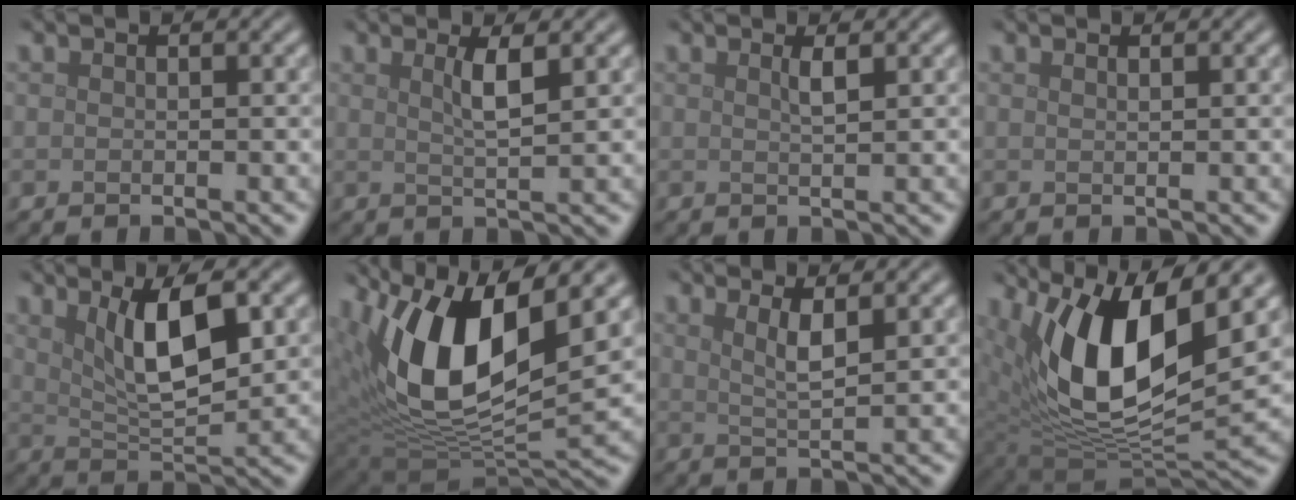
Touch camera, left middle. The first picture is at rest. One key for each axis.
{"total": 2.6, "fx": 1.0, "fy": 0.6, "fz": 2.3, "tx": -0.036, "ty": 0.000, "tz": 0.015}
{"total": 1.3, "fx": 0.6, "fy": 0.3, "fz": 1.1, "tx": -0.016, "ty": 0.002, "tz": 0.008}
{"total": 0.7, "fx": 0.5, "fy": 0.2, "fz": 0.4, "tx": -0.002, "ty": 0.000, "tz": 0.006}
{"total": 6.1, "fx": 2.0, "fy": 1.9, "fz": 5.4, "tx": -0.094, "ty": -0.004, "tz": 0.040}
{"total": 12.8, "fx": 4.4, "fy": 5.8, "fz": 10.5, "tx": -0.199, "ty": -0.003, "tz": 0.082}
{"total": 2.7, "fx": 1.2, "fy": 0.6, "fz": 2.3, "tx": -0.036, "ty": -0.004, "tz": 0.022}
{"total": 11.8, "fx": 4.6, "fy": 5.2, "fz": 9.5, "tx": -0.179, "ty": -0.013, "tz": 0.090}